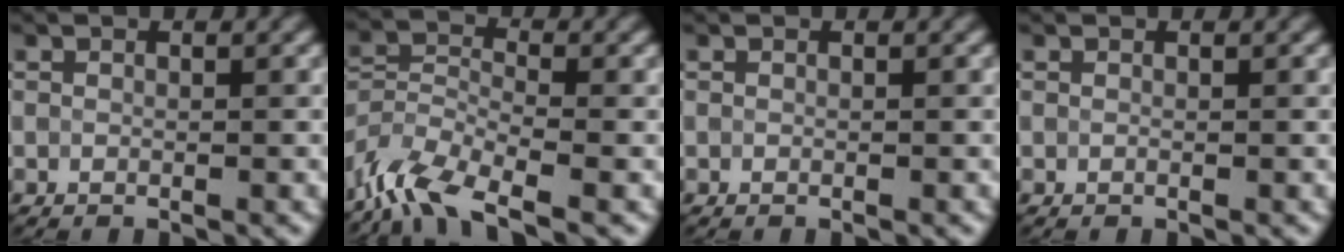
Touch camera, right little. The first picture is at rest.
{"total": 7.0, "force": [-5.5, 2.1, 3.7], "torque": [-0.074, -0.006, -0.121]}
{"total": 0.0}
{"total": 0.0}